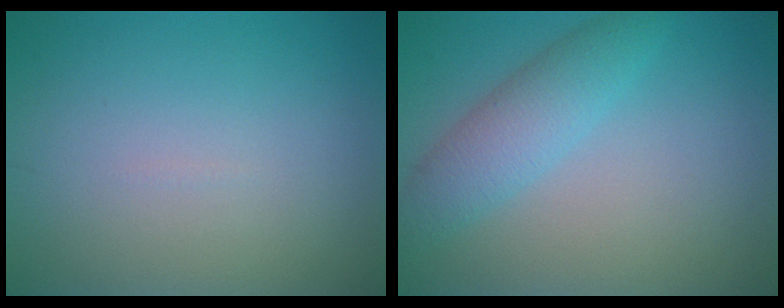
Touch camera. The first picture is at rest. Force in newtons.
{"total": 3.8, "press": 3.8, "slide": 0.1}